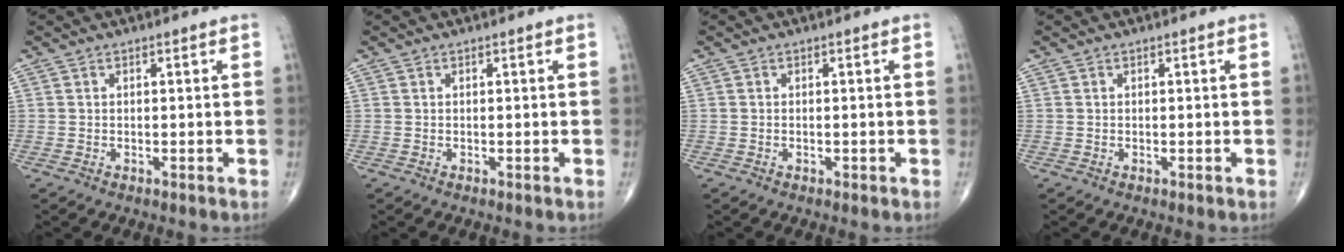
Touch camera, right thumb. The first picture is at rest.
{"total": 0.0}
{"total": 0.5, "force": [-0.3, 0.3, 0.4], "torque": [-0.005, 0.001, -0.004]}
{"total": 0.0}